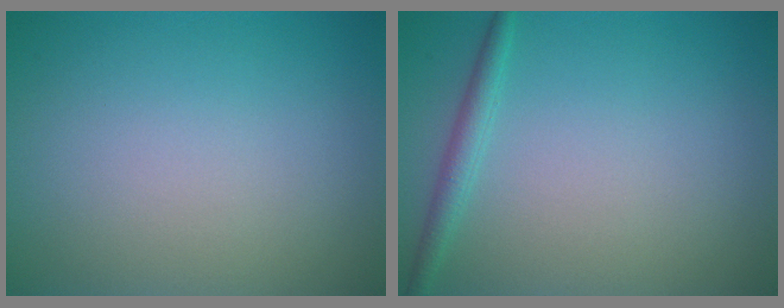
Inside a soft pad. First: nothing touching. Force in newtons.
{"total": 1.6, "press": 1.6, "slide": 0.0}